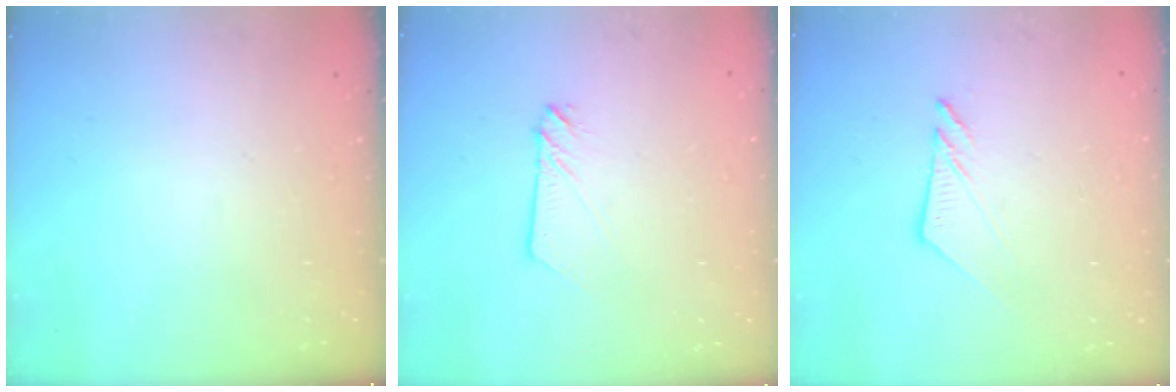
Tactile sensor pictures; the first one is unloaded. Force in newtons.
{"total": 2.4, "press": 2.4, "slide": 0.2}
{"total": 6.7, "press": 6.7, "slide": 0.1}